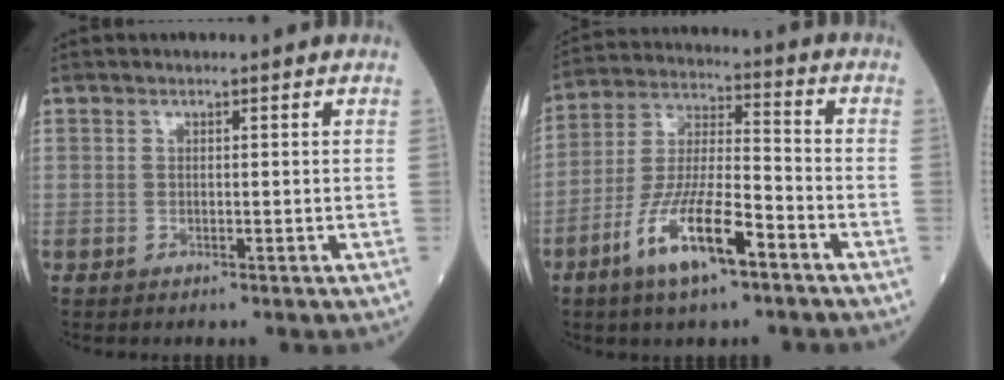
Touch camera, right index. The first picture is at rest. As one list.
[{"total": 12.5, "force": [-6.7, 2.5, 10.3], "torque": [-0.205, -0.008, -0.126]}]